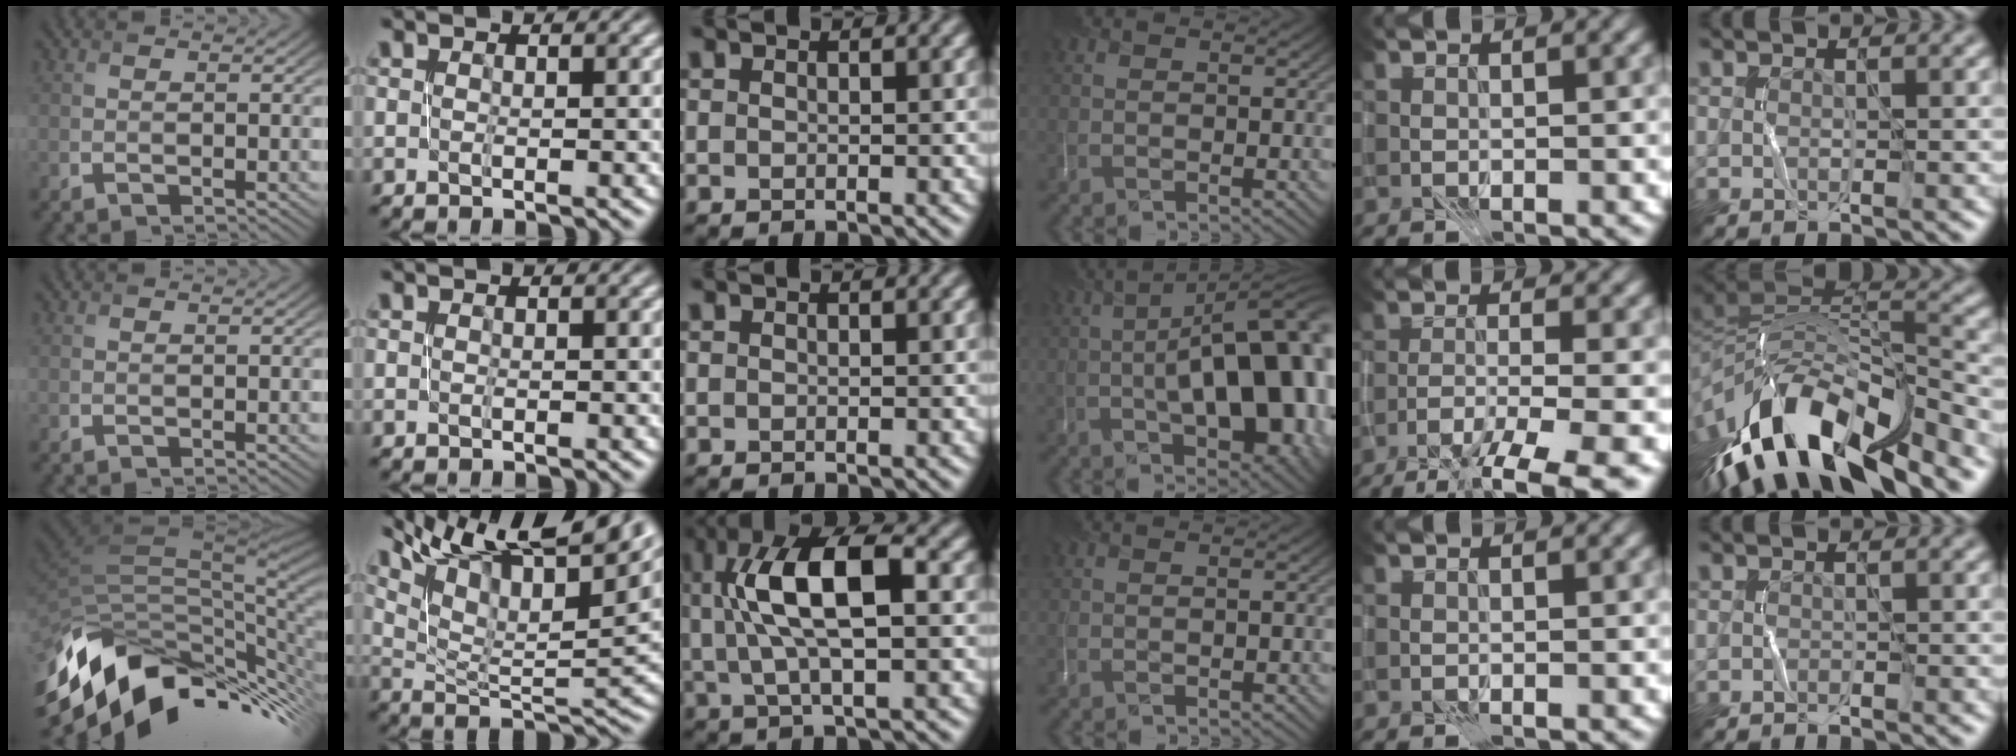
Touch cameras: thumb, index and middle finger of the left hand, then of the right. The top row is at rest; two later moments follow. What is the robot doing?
{"motion": "close", "object": "stapler"}